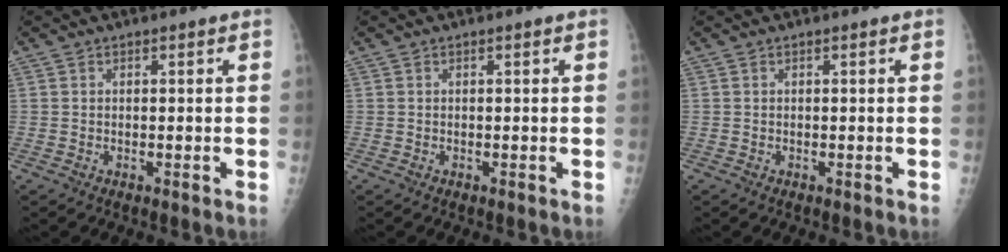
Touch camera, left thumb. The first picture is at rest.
{"total": 0.0}
{"total": 0.0}